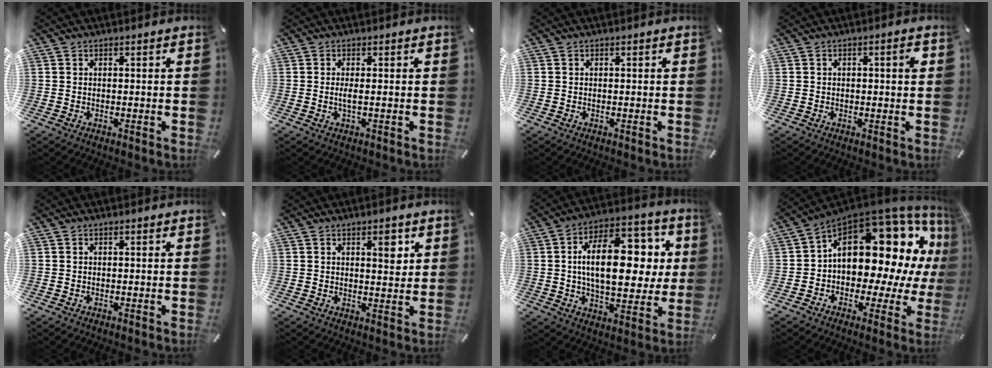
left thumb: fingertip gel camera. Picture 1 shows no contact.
{"total": 2.3, "force": [-0.1, 0.4, 2.3], "torque": [-0.042, -0.005, -0.003]}
{"total": 0.0}
{"total": 2.3, "force": [0.3, 0.7, 2.2], "torque": [-0.039, 0.006, 0.002]}
{"total": 0.0}
{"total": 4.9, "force": [2.3, 2.2, 3.7], "torque": [-0.039, -0.011, 0.030]}
{"total": 21.1, "force": [3.3, 11.4, 17.5], "torque": [-0.282, 0.003, 0.049]}
{"total": 20.0, "force": [5.8, 12.5, 14.5], "torque": [-0.208, -0.050, 0.101]}